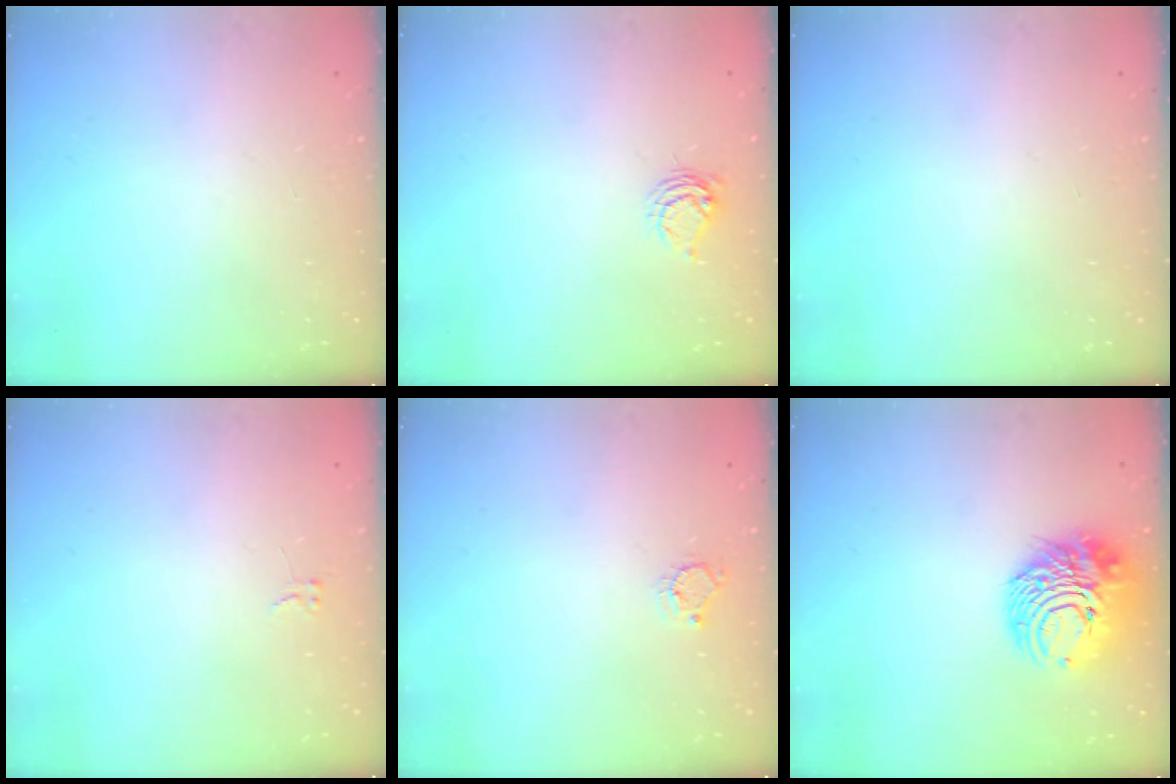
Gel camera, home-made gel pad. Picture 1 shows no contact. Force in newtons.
{"total": 4.9, "press": 4.8, "slide": 0.7}
{"total": 0.0}
{"total": 2.6, "press": 2.6, "slide": 0.3}
{"total": 4.4, "press": 4.4, "slide": 0.4}
{"total": 12.6, "press": 12.5, "slide": 1.5}